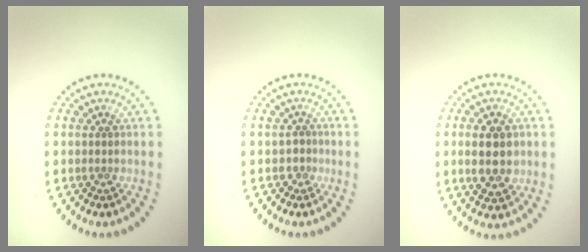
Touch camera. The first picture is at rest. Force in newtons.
{"total": 0.9, "press": 0.5, "slide": 0.8}
{"total": 3.9, "press": 3.9, "slide": 0.4}